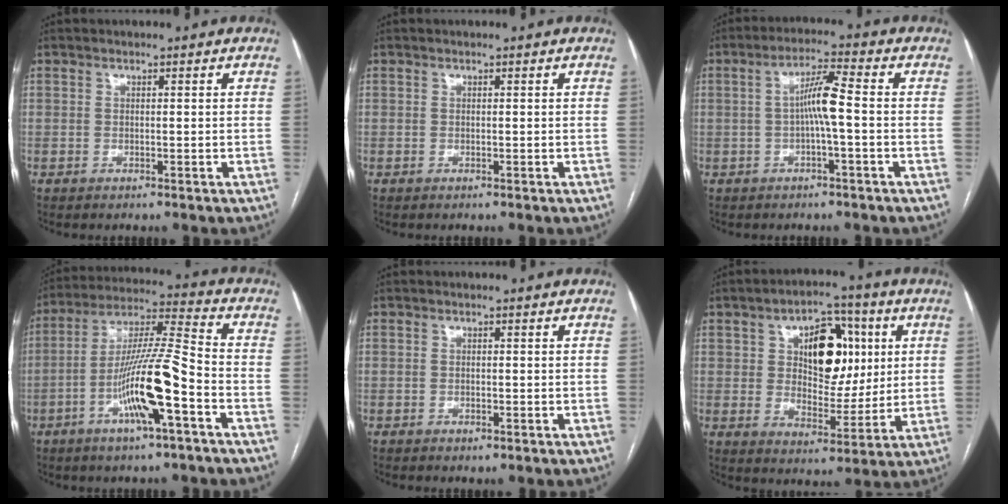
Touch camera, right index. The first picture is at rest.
{"total": 0.0}
{"total": 5.5, "force": [-0.5, 0.0, 5.5], "torque": [-0.100, 0.015, -0.008]}
{"total": 14.1, "force": [-5.3, 0.6, 13.1], "torque": [-0.248, 0.006, -0.097]}
{"total": 0.7, "force": [-0.4, 0.3, 0.4], "torque": [-0.007, 0.000, -0.002]}
{"total": 12.9, "force": [3.5, 7.1, 10.2], "torque": [-0.154, 0.021, 0.061]}